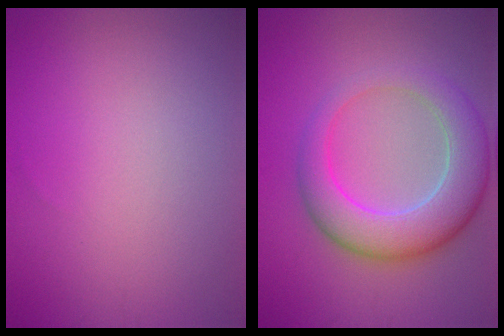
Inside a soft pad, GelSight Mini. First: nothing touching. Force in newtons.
{"total": 7.0, "press": 6.9, "slide": 0.7}